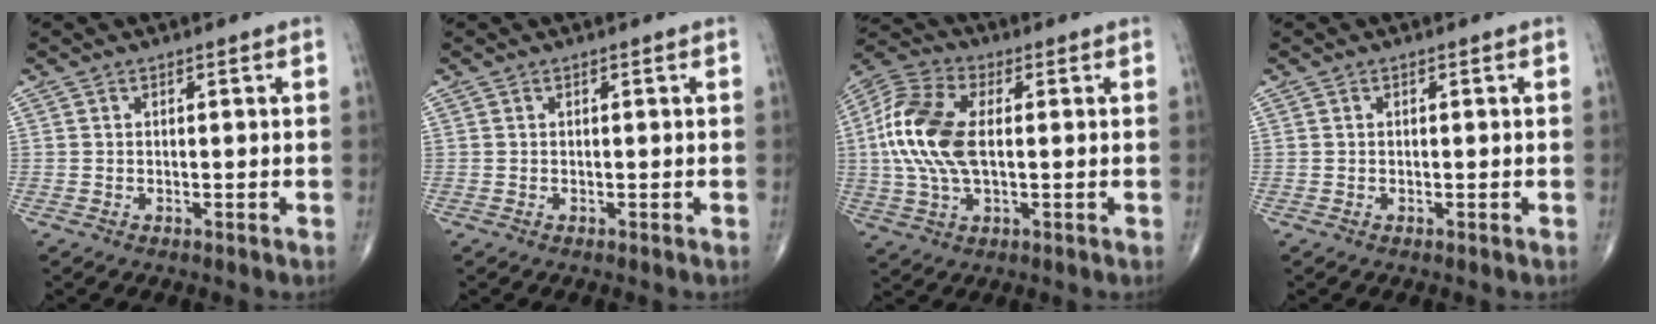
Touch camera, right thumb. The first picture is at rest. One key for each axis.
{"total": 0.0}
{"total": 14.7, "fx": 0.9, "fy": 7.8, "fz": 12.4, "tx": -0.280, "ty": 0.015, "tz": 0.012}
{"total": 0.0}